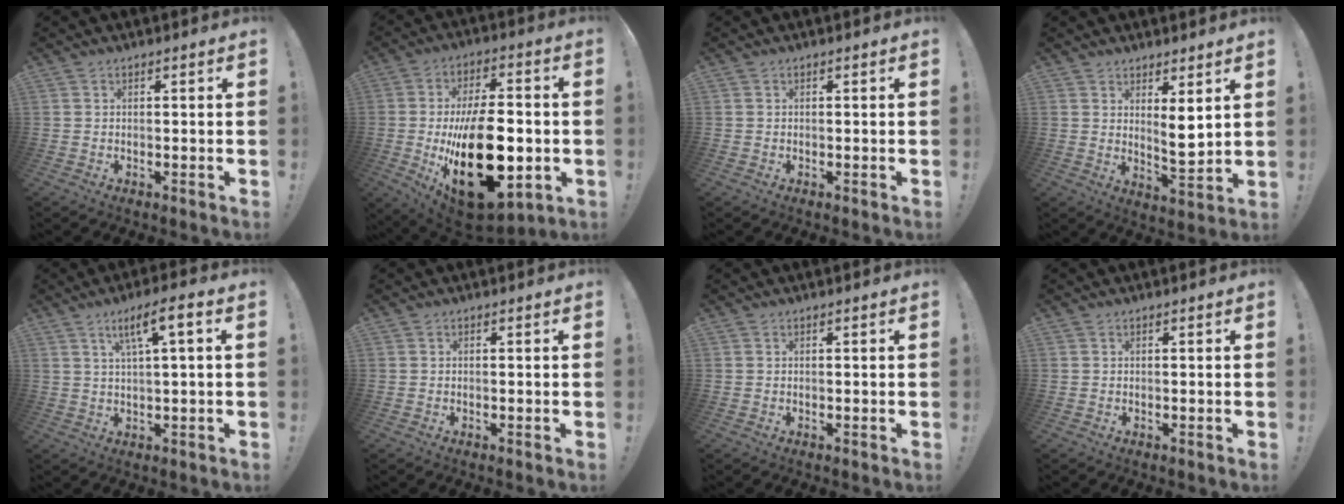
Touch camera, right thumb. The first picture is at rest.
{"total": 29.2, "force": [-4.9, 15.3, 24.4], "torque": [-0.413, 0.009, -0.059]}
{"total": 0.0}
{"total": 6.0, "force": [3.1, 1.6, 4.9], "torque": [-0.062, -0.036, 0.053]}
{"total": 7.6, "force": [2.7, 0.8, 7.1], "torque": [-0.114, -0.006, 0.037]}
{"total": 0.0}
{"total": 0.0}
{"total": 0.0}